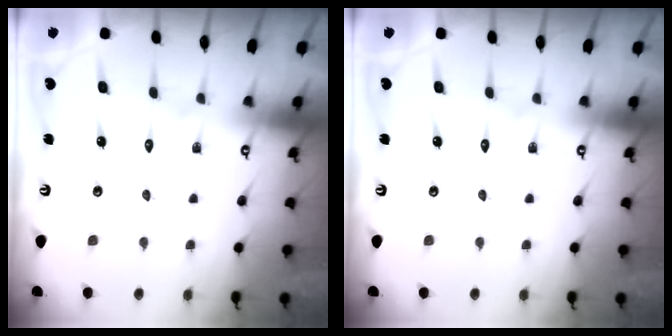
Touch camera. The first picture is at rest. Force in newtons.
{"total": 0.0}